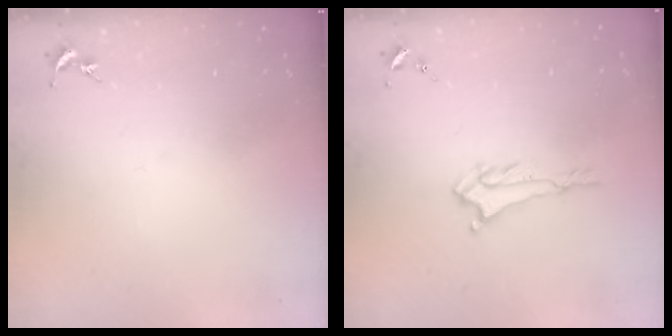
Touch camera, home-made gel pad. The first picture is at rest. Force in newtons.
{"total": 1.9, "press": 1.9, "slide": 0.4}